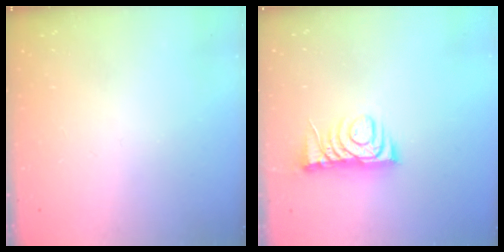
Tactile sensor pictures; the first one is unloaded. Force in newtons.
{"total": 7.4, "press": 7.4, "slide": 0.1}